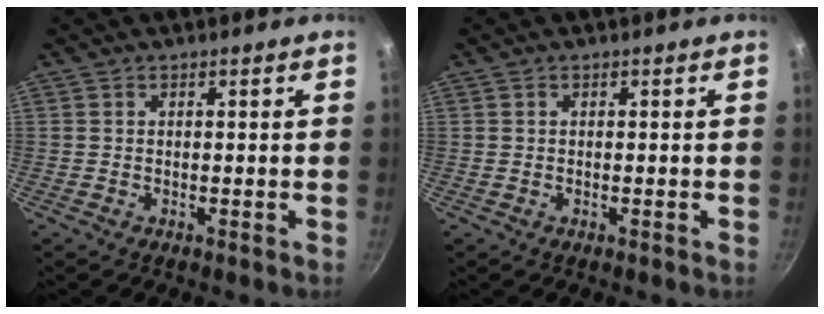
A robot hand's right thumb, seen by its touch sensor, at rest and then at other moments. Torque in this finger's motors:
{"motor_torque": [0.34, 0.25, 0.31, -0.19, 0.01]}